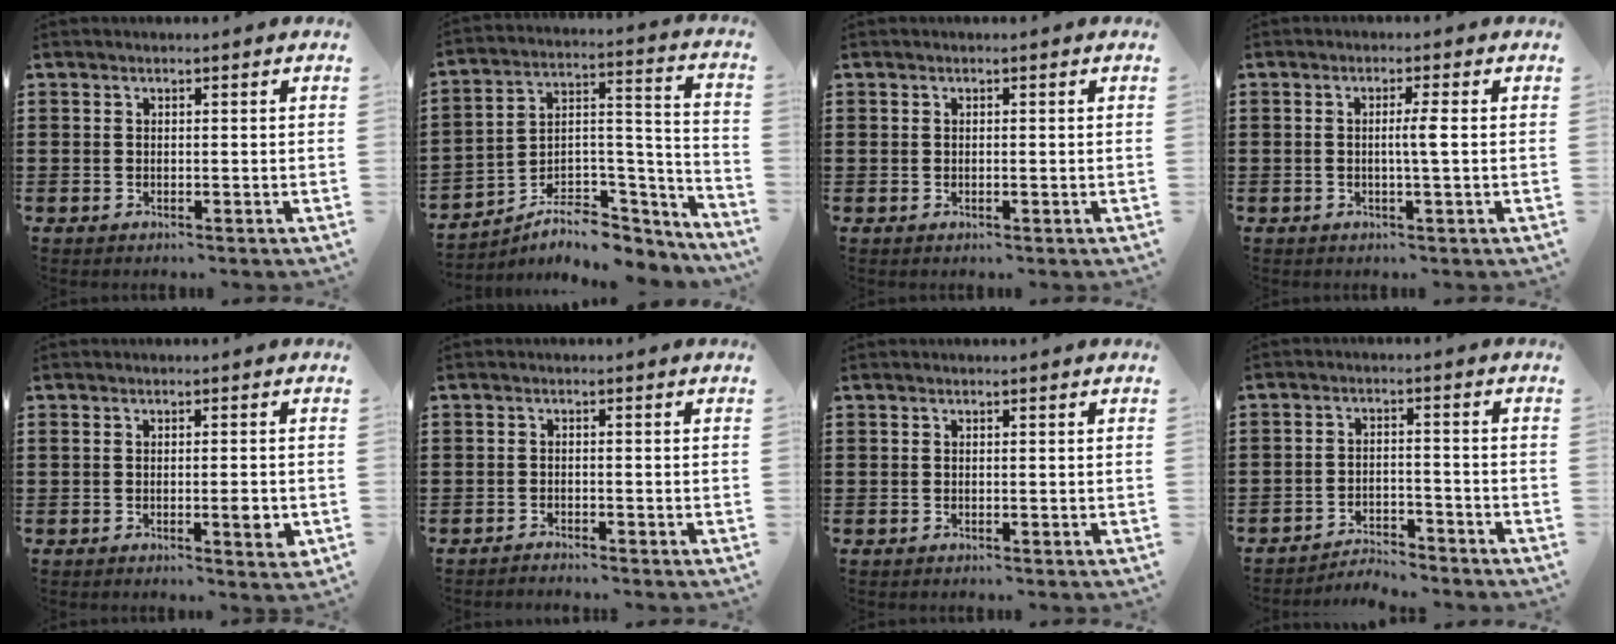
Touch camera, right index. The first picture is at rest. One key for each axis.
{"total": 6.1, "fx": -4.2, "fy": 3.8, "fz": 2.3, "tx": -0.040, "ty": 0.000, "tz": -0.075}
{"total": 0.0}
{"total": 2.5, "fx": -0.1, "fy": -0.2, "fz": 2.5, "tx": -0.045, "ty": -0.004, "tz": -0.005}
{"total": 3.2, "fx": -0.7, "fy": 0.6, "fz": 3.1, "tx": -0.050, "ty": -0.001, "tz": -0.013}
{"total": 1.5, "fx": -1.5, "fy": 0.1, "fz": 0.0, "tx": -0.004, "ty": 0.002, "tz": -0.032}
{"total": 0.0}
{"total": 3.8, "fx": -3.8, "fy": 0.4, "fz": 0.4, "tx": -0.013, "ty": 0.003, "tz": -0.080}